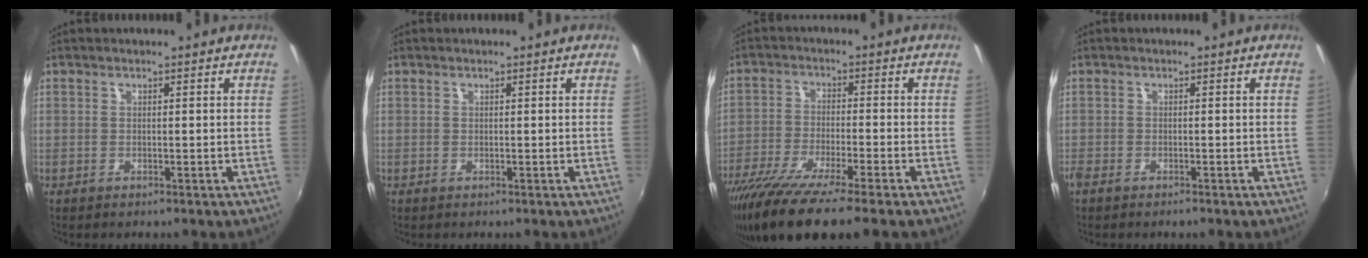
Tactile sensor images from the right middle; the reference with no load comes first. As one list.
[{"total": 0.0}, {"total": 15.2, "force": [-11.7, 0.9, 9.7], "torque": [-0.200, -0.053, -0.204]}, {"total": 2.3, "force": [-1.9, 0.8, 1.0], "torque": [-0.028, -0.011, -0.037]}]